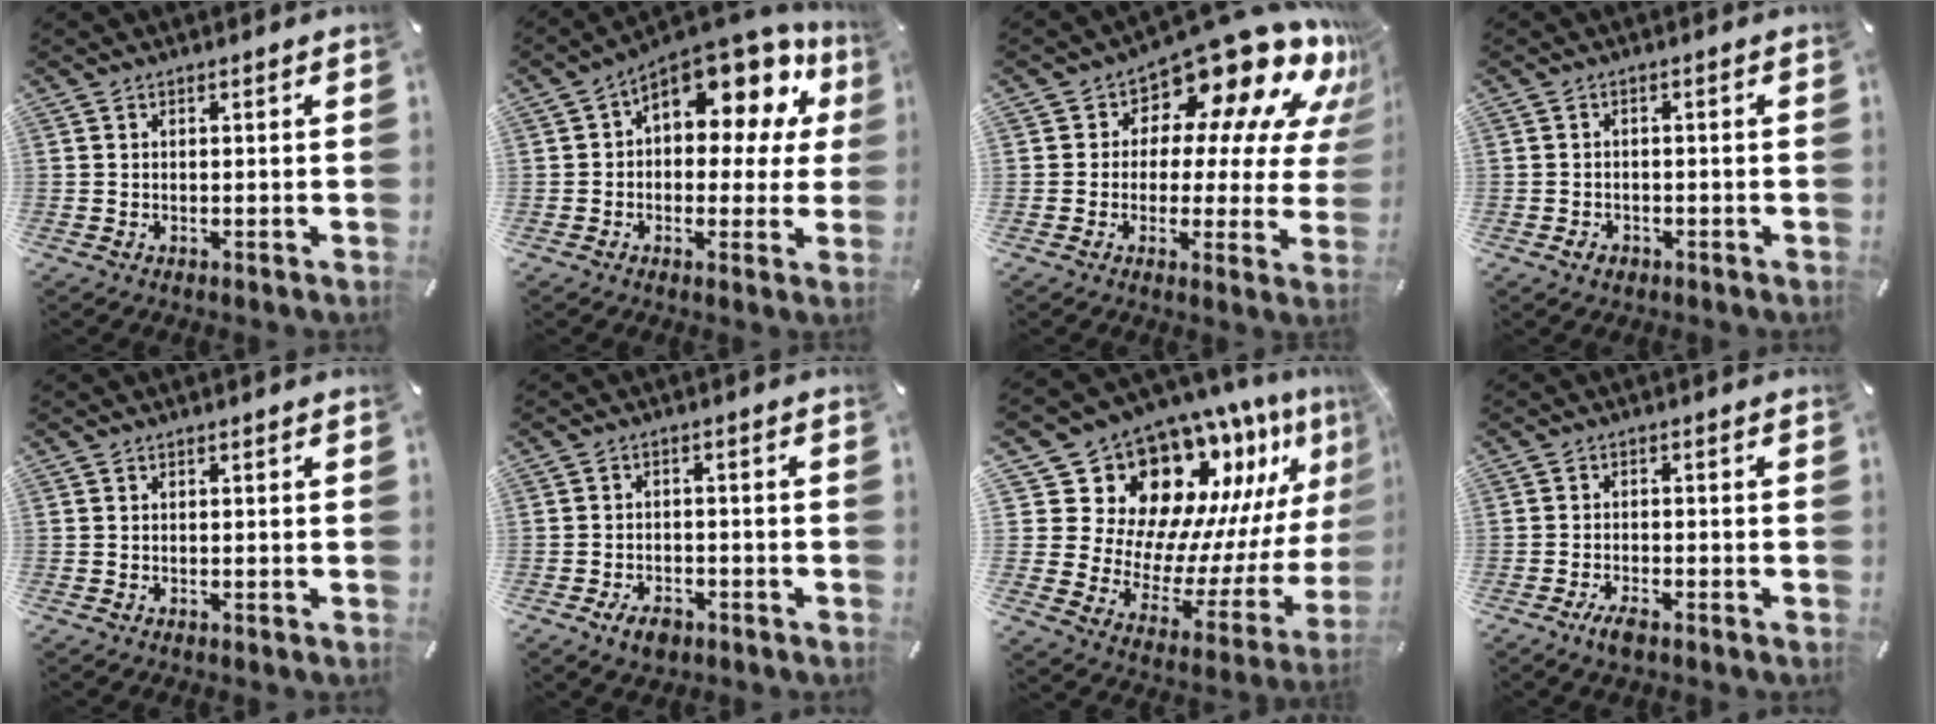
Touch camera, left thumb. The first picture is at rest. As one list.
[{"total": 14.4, "force": [8.1, 7.4, 9.2], "torque": [-0.128, -0.070, 0.138]}, {"total": 15.0, "force": [11.2, 6.8, 7.4], "torque": [-0.110, -0.105, 0.186]}, {"total": 2.0, "force": [-1.1, 1.6, 0.7], "torque": [-0.012, 0.006, -0.023]}, {"total": 0.0}, {"total": 4.5, "force": [-2.7, 2.7, 2.3], "torque": [-0.049, 0.011, -0.051]}, {"total": 19.4, "force": [15.8, 9.4, 6.2], "torque": [-0.080, -0.175, 0.290]}, {"total": 3.1, "force": [-2.2, 1.1, 1.8], "torque": [-0.043, 0.006, -0.045]}]